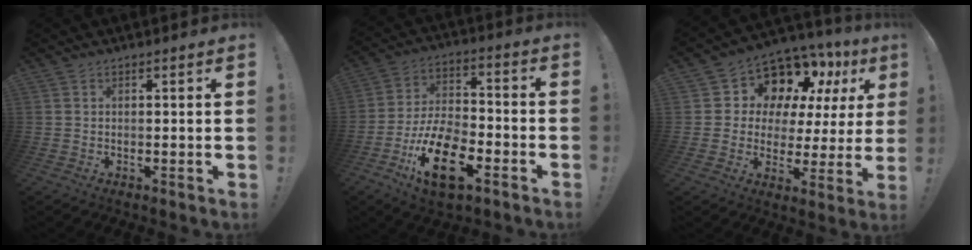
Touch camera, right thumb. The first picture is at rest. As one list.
[{"total": 18.1, "force": [-9.2, 8.8, 12.8], "torque": [-0.235, 0.055, -0.155]}, {"total": 11.6, "force": [7.6, 7.4, 4.7], "torque": [-0.080, -0.067, 0.145]}]